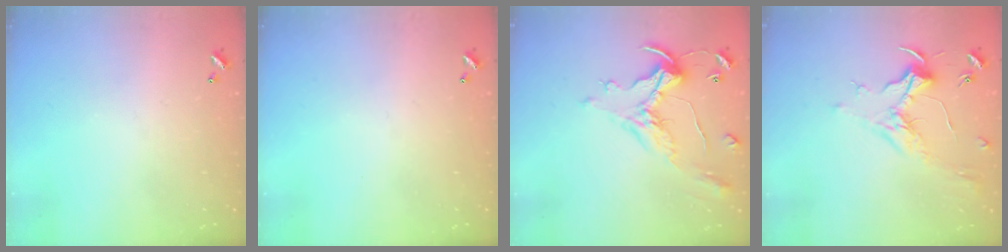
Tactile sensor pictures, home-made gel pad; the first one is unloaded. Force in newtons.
{"total": 0.0}
{"total": 1.8, "press": 1.5, "slide": 1.1}
{"total": 1.9, "press": 1.7, "slide": 0.7}